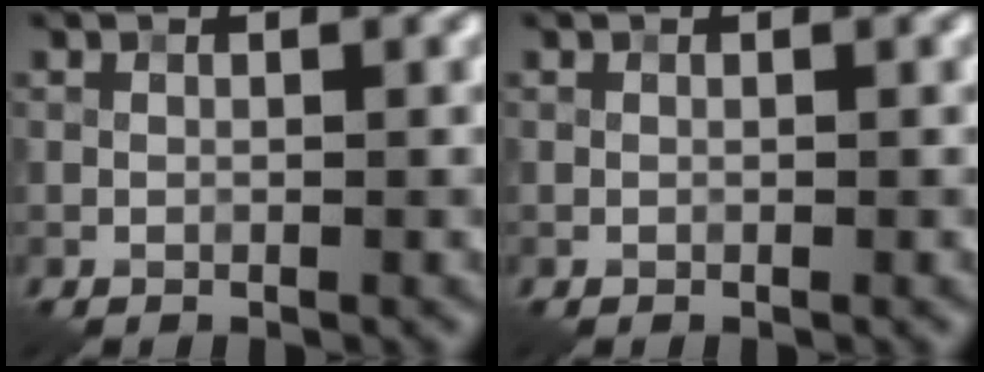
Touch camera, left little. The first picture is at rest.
{"total": 0.0}